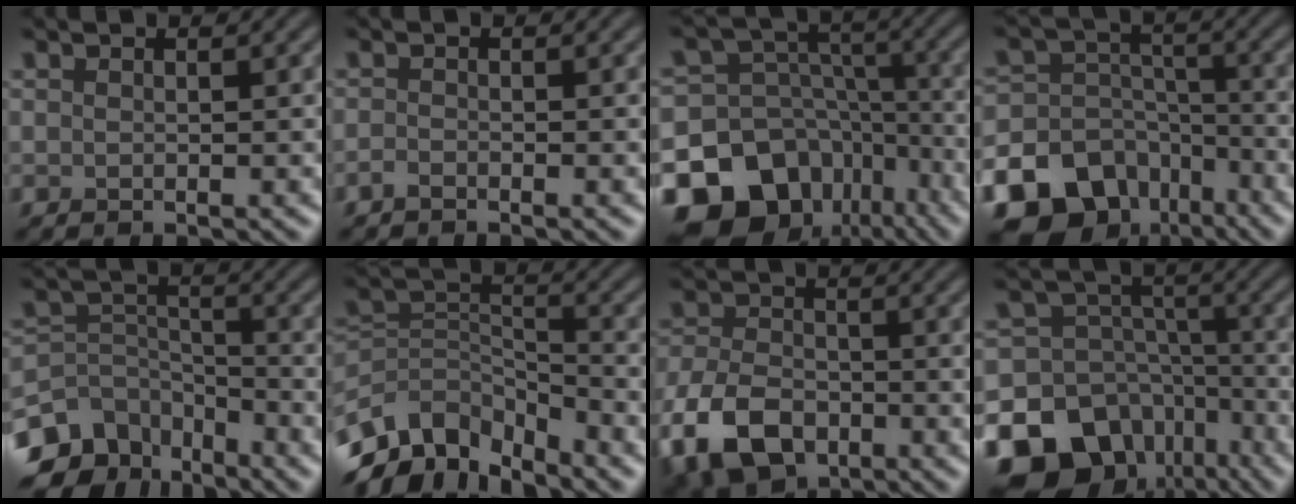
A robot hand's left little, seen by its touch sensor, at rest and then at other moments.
{"total": 0.8, "force": [-0.7, 0.2, 0.3], "torque": [-0.006, -0.001, -0.015]}
{"total": 17.0, "force": [-10.2, 12.4, 5.7], "torque": [-0.131, -0.027, -0.152]}
{"total": 17.2, "force": [-10.4, 12.5, 5.5], "torque": [-0.117, -0.058, -0.172]}
{"total": 8.6, "force": [-6.2, 5.0, 3.2], "torque": [-0.064, -0.011, -0.117]}
{"total": 8.6, "force": [-6.5, 4.3, 3.6], "torque": [-0.060, -0.006, -0.132]}
{"total": 8.6, "force": [-4.3, 5.4, 5.1], "torque": [-0.122, -0.012, -0.090]}
{"total": 19.9, "force": [-11.8, 14.8, 6.3], "torque": [-0.132, -0.065, -0.183]}